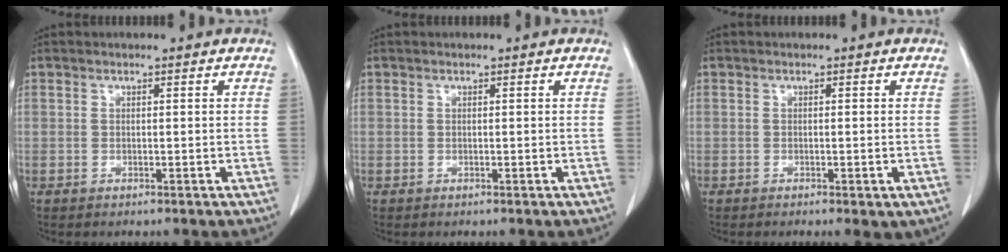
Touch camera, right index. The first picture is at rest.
{"total": 0.0}
{"total": 2.3, "force": [-1.0, 0.5, 2.0], "torque": [-0.026, -0.008, -0.010]}